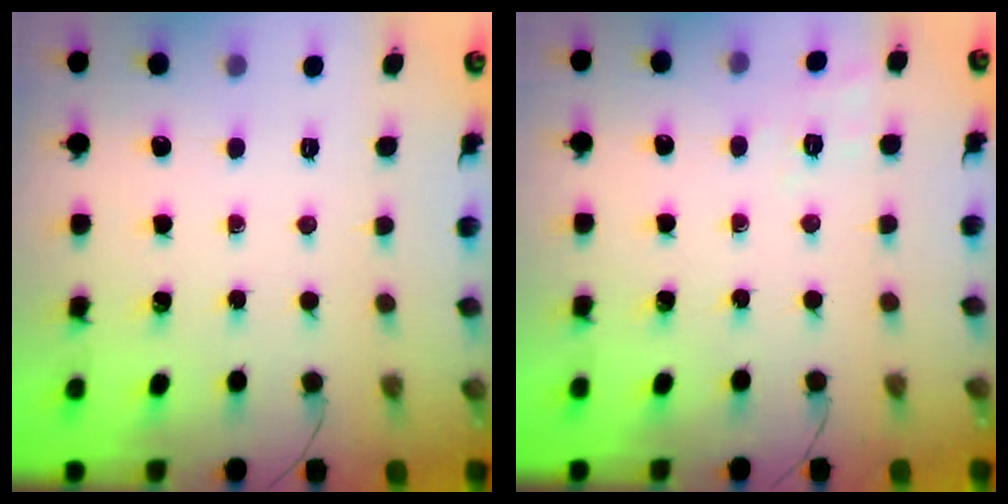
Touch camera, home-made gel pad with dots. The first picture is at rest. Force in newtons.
{"total": 2.9, "press": 1.7, "slide": 2.3}